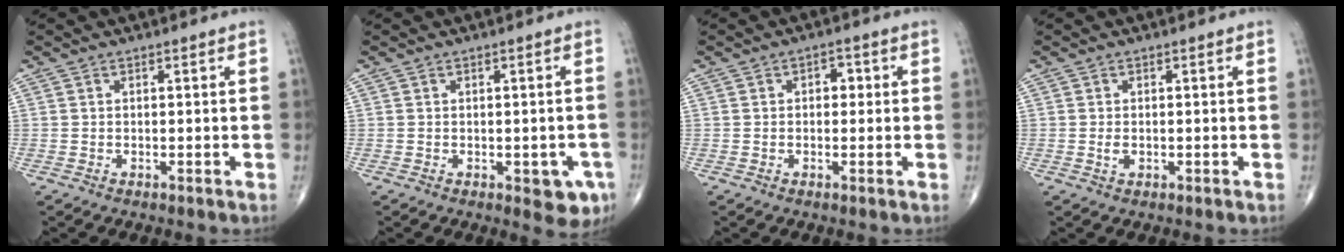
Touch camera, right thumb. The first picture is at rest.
{"total": 5.1, "force": [-1.9, 2.6, 4.0], "torque": [-0.020, 0.000, -0.019]}
{"total": 2.4, "force": [0.3, 1.6, 1.7], "torque": [-0.008, 0.008, -0.003]}
{"total": 1.3, "force": [-0.2, 0.8, 1.0], "torque": [-0.020, -0.002, -0.003]}